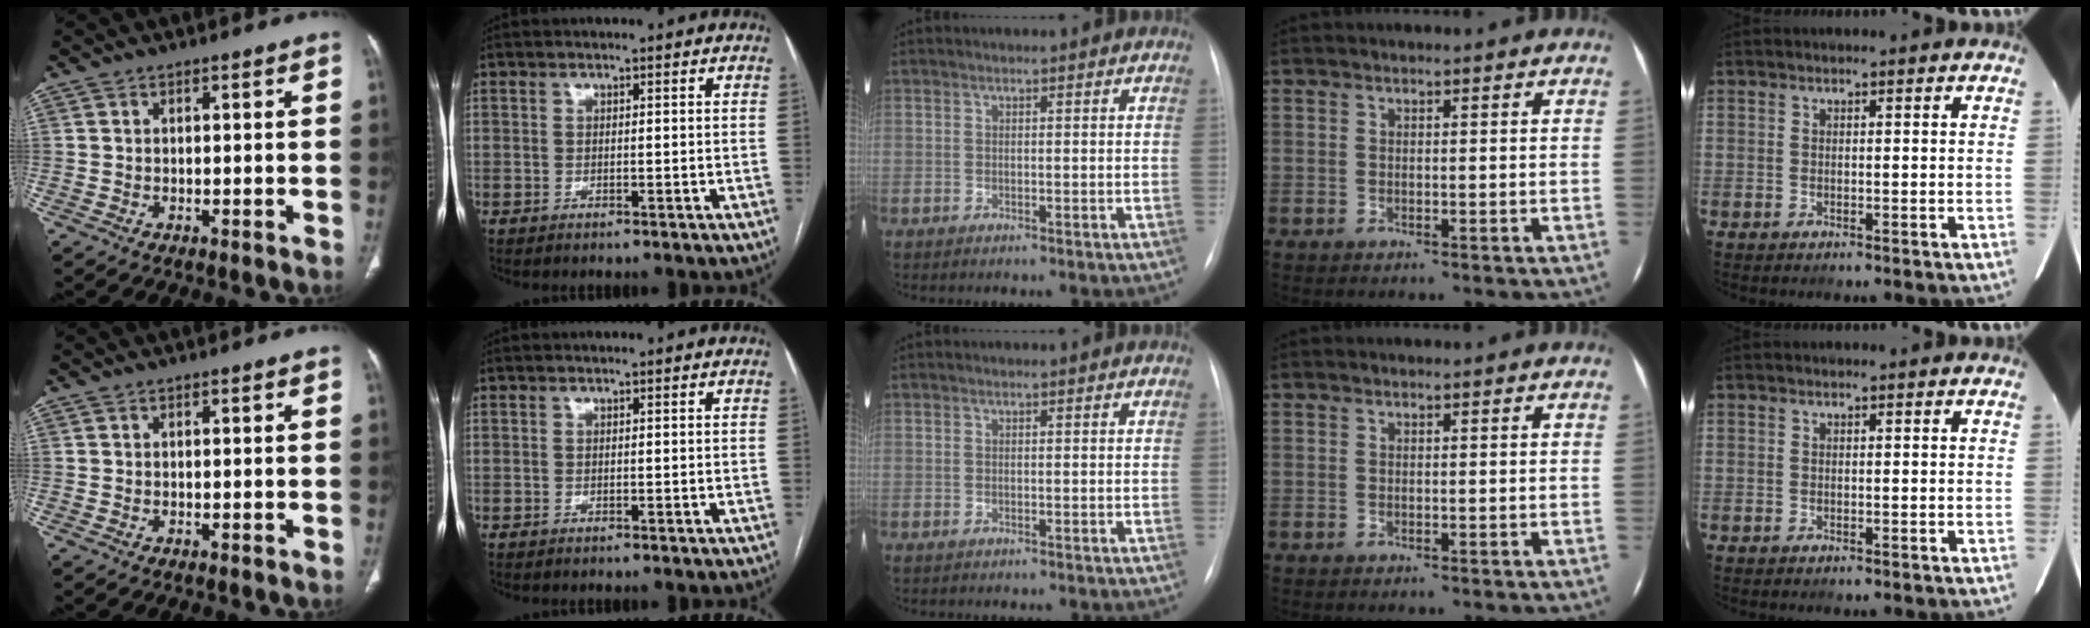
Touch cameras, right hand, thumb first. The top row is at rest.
{}